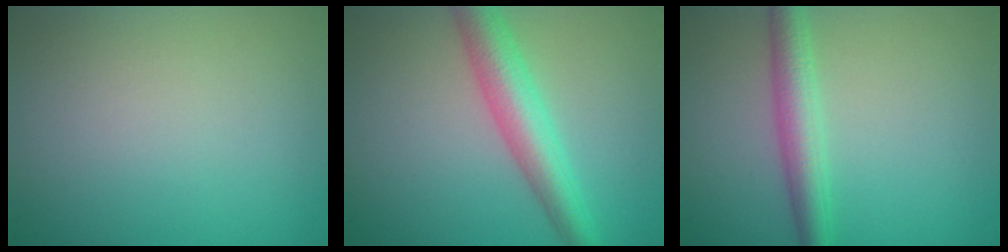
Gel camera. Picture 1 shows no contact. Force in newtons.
{"total": 5.2, "press": 5.2, "slide": 0.2}
{"total": 3.5, "press": 3.5, "slide": 0.1}